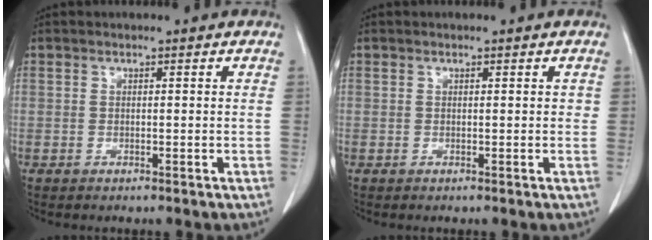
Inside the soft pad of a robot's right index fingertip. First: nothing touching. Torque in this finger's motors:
{"motor_torque": [-0.18, 0.07, -0.08, -0.01]}